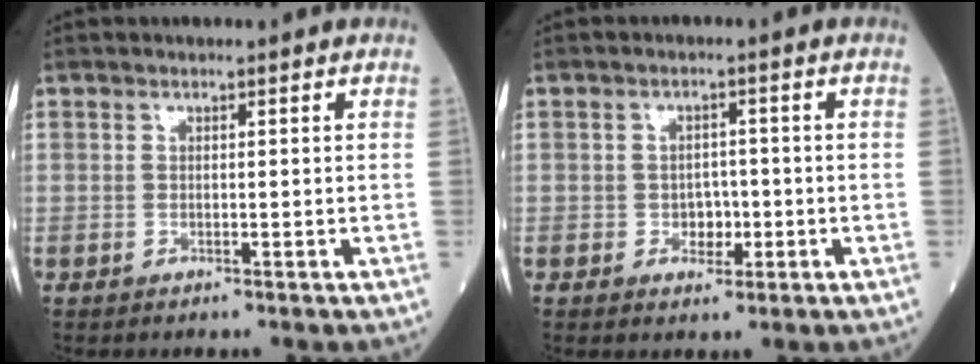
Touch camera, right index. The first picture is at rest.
{"total": 2.9, "force": [-0.8, 2.1, 1.8], "torque": [-0.020, 0.006, -0.010]}